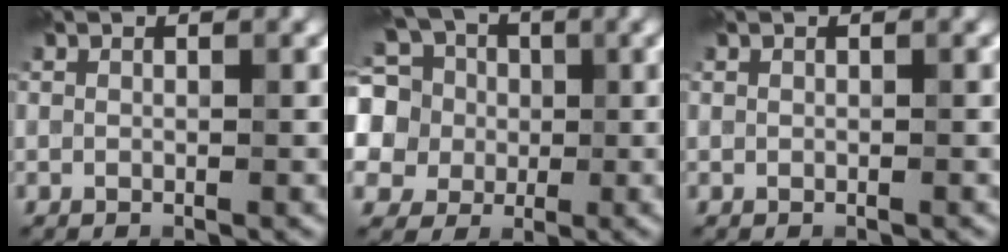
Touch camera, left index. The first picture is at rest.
{"total": 12.9, "force": [2.8, 11.3, 5.6], "torque": [-0.150, 0.029, 0.028]}
{"total": 0.0}